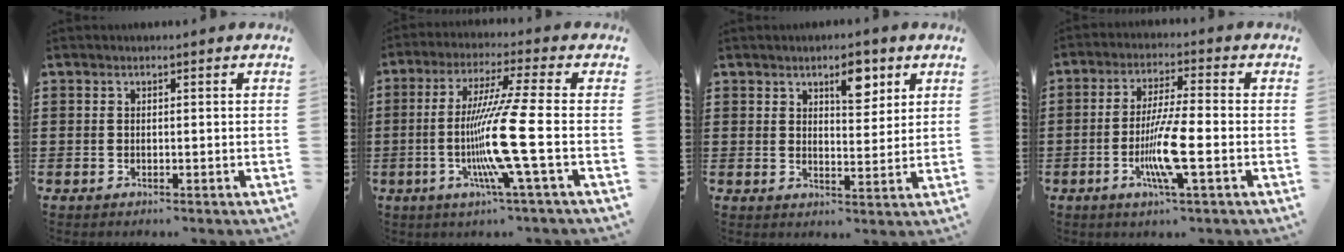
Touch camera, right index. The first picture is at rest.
{"total": 12.7, "force": [-3.0, -1.3, 12.3], "torque": [-0.255, -0.024, -0.072]}
{"total": 5.8, "force": [3.4, 2.5, 4.0], "torque": [-0.055, -0.004, 0.052]}
{"total": 8.6, "force": [-2.5, 0.9, 8.2], "torque": [-0.161, -0.016, -0.050]}